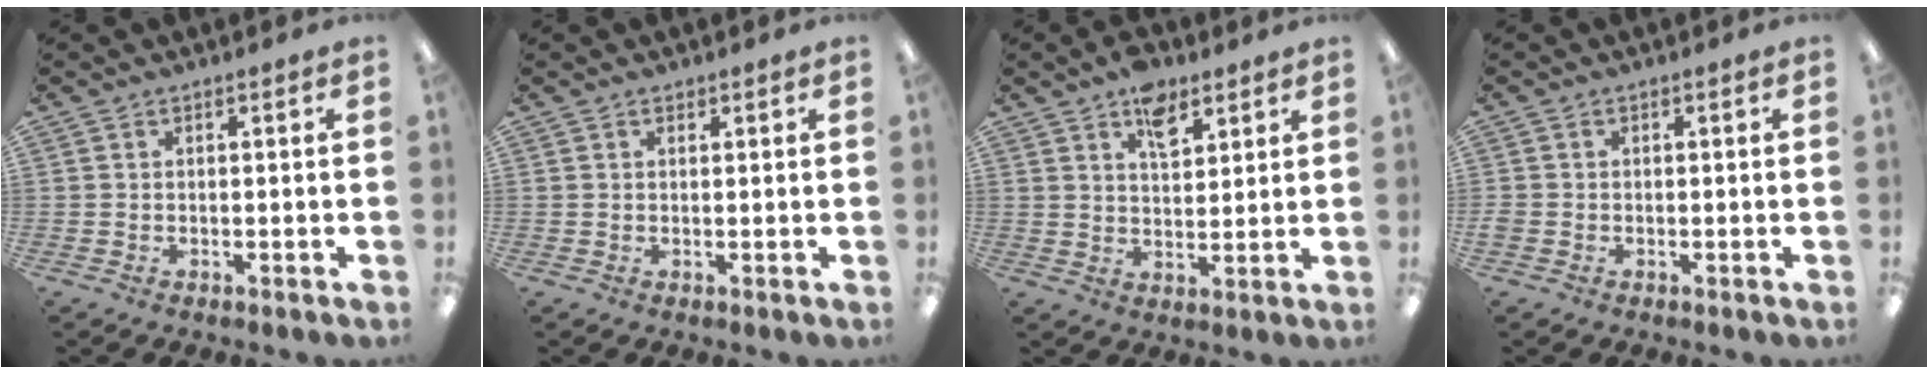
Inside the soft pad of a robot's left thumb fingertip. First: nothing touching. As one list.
[{"total": 0.9, "force": [0.7, 0.5, 0.2], "torque": [-0.003, 0.001, 0.012]}, {"total": 7.8, "force": [5.0, 4.3, 4.1], "torque": [-0.054, -0.021, 0.088]}, {"total": 1.2, "force": [-0.4, 1.1, 0.5], "torque": [-0.007, 0.003, -0.007]}]